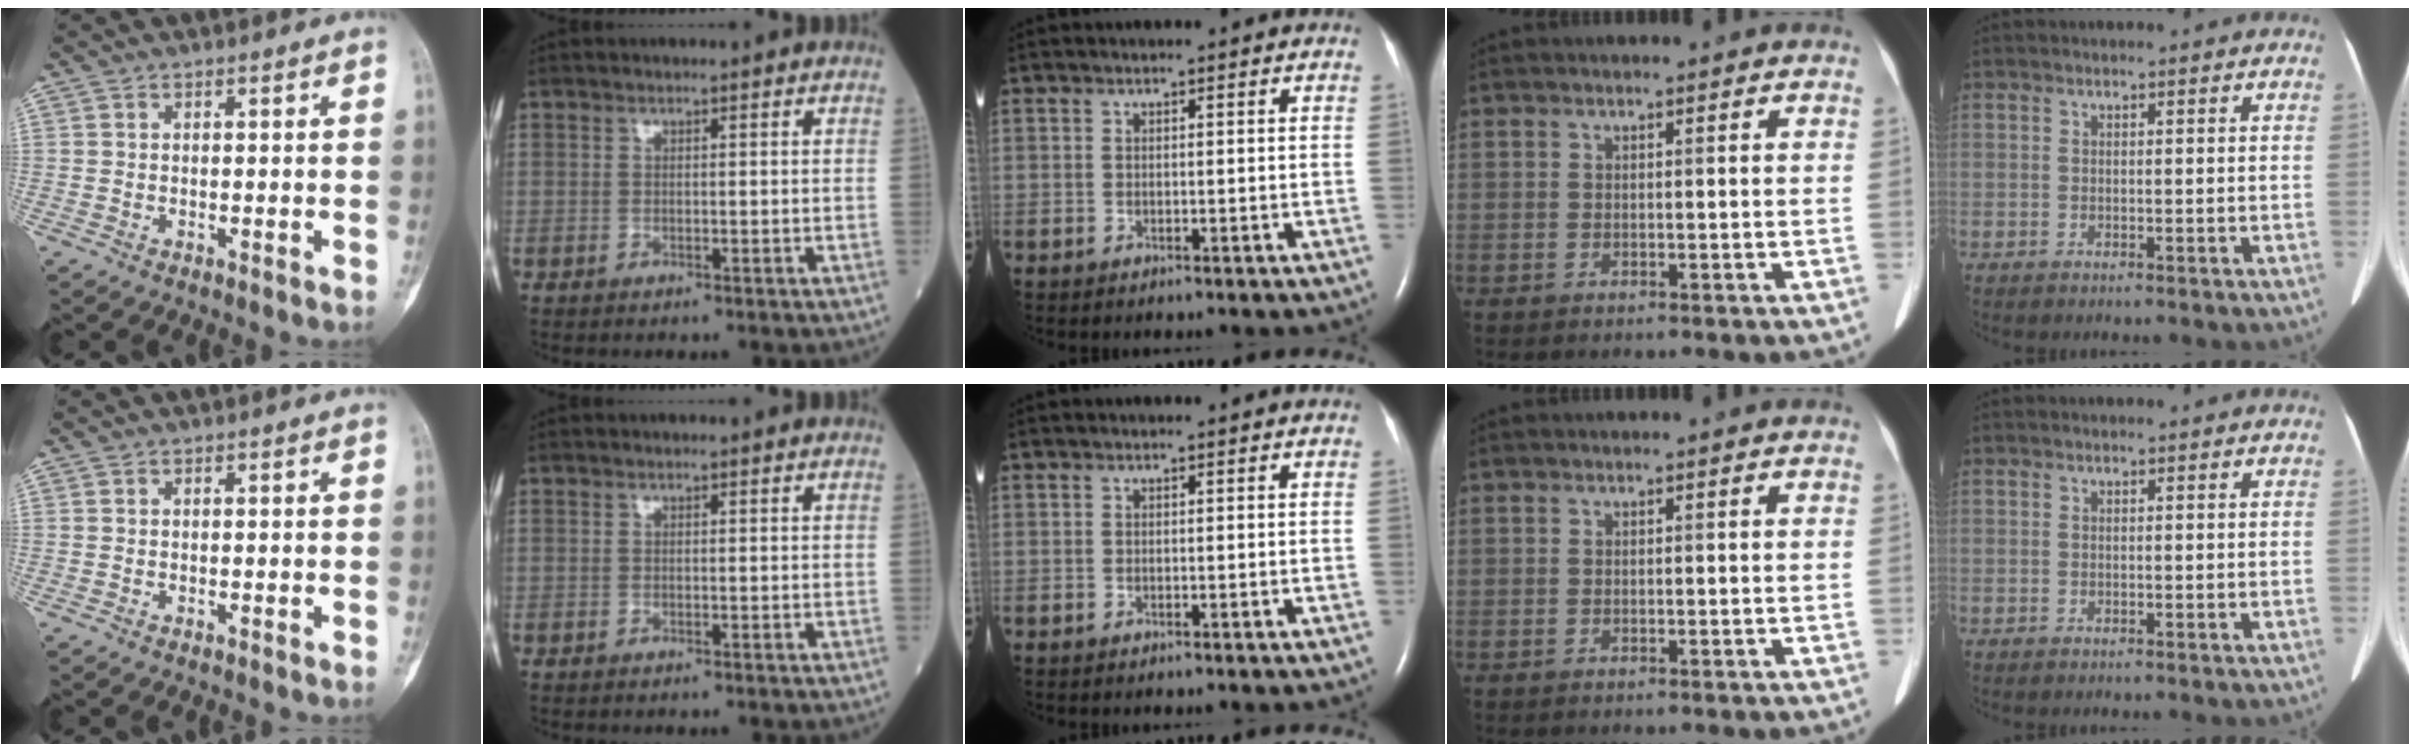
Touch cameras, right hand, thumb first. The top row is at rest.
{}